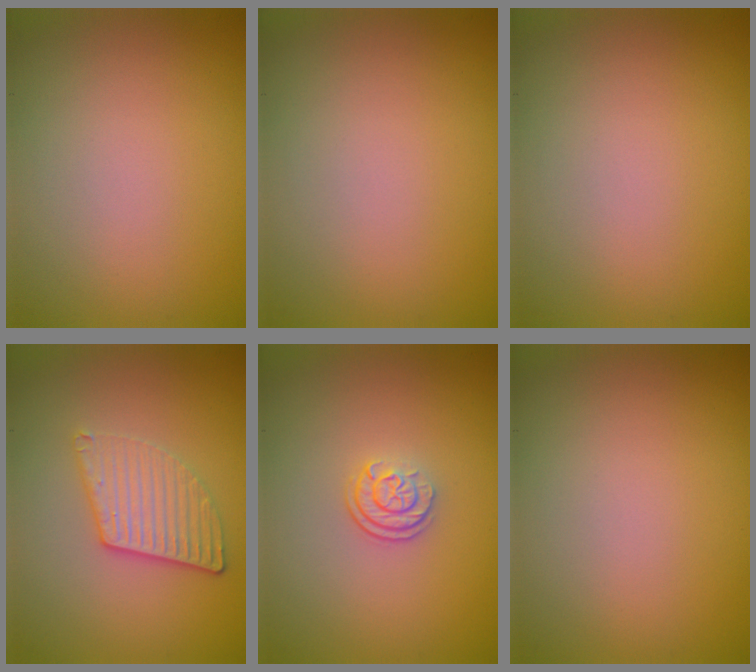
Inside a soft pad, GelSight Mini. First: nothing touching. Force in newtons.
{"total": 0.0}
{"total": 0.0}
{"total": 3.4, "press": 2.9, "slide": 1.7}
{"total": 2.4, "press": 1.7, "slide": 1.7}
{"total": 0.0}